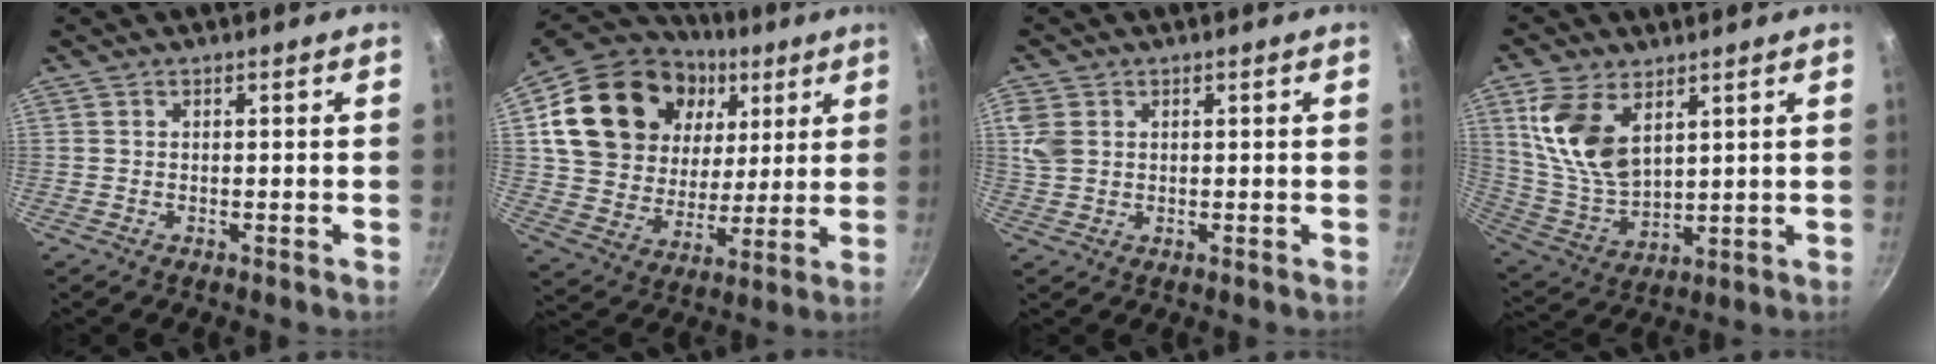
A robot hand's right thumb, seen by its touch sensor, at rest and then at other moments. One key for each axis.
{"total": 27.2, "fx": 10.2, "fy": 19.6, "fz": 15.8, "tx": -0.268, "ty": -0.006, "tz": 0.187}
{"total": 4.7, "fx": 1.4, "fy": 3.6, "fz": 2.7, "tx": -0.051, "ty": -0.001, "tz": 0.028}
{"total": 14.0, "fx": 5.8, "fy": 8.0, "fz": 9.9, "tx": -0.184, "ty": -0.033, "tz": 0.129}